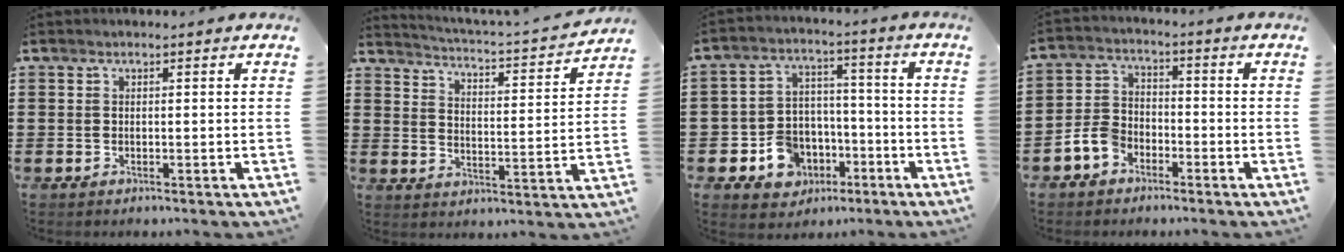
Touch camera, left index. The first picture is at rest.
{"total": 2.5, "force": [2.4, -0.4, 0.5], "torque": [-0.031, -0.032, 0.030]}
{"total": 8.2, "force": [-3.4, 7.1, 2.4], "torque": [-0.075, 0.025, -0.059]}
{"total": 5.0, "force": [-3.2, 3.2, 2.0], "torque": [-0.059, 0.008, -0.068]}